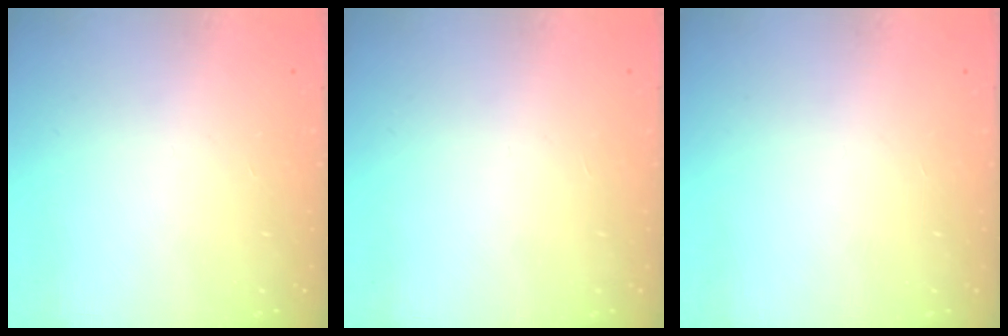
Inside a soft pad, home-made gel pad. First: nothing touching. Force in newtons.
{"total": 0.0}
{"total": 0.0}